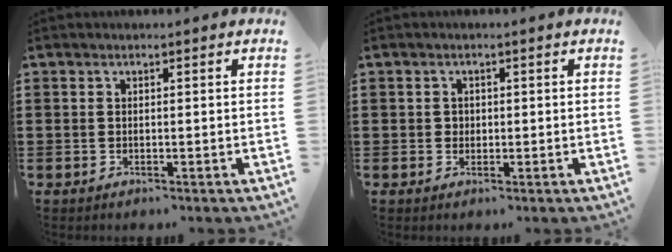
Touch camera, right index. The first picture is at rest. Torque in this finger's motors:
{"motor_torque": [0.27, 0.15, 0.09, 0.02]}